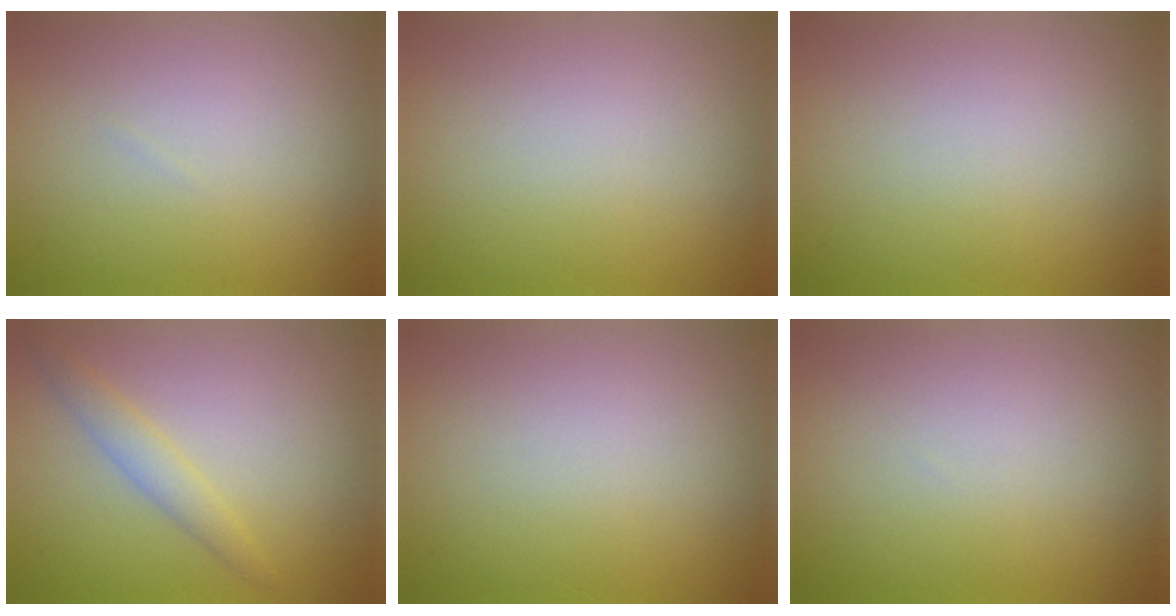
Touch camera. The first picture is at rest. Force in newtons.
{"total": 0.0}
{"total": 0.0}
{"total": 1.9, "press": 1.9, "slide": 0.1}
{"total": 0.0}
{"total": 0.0}